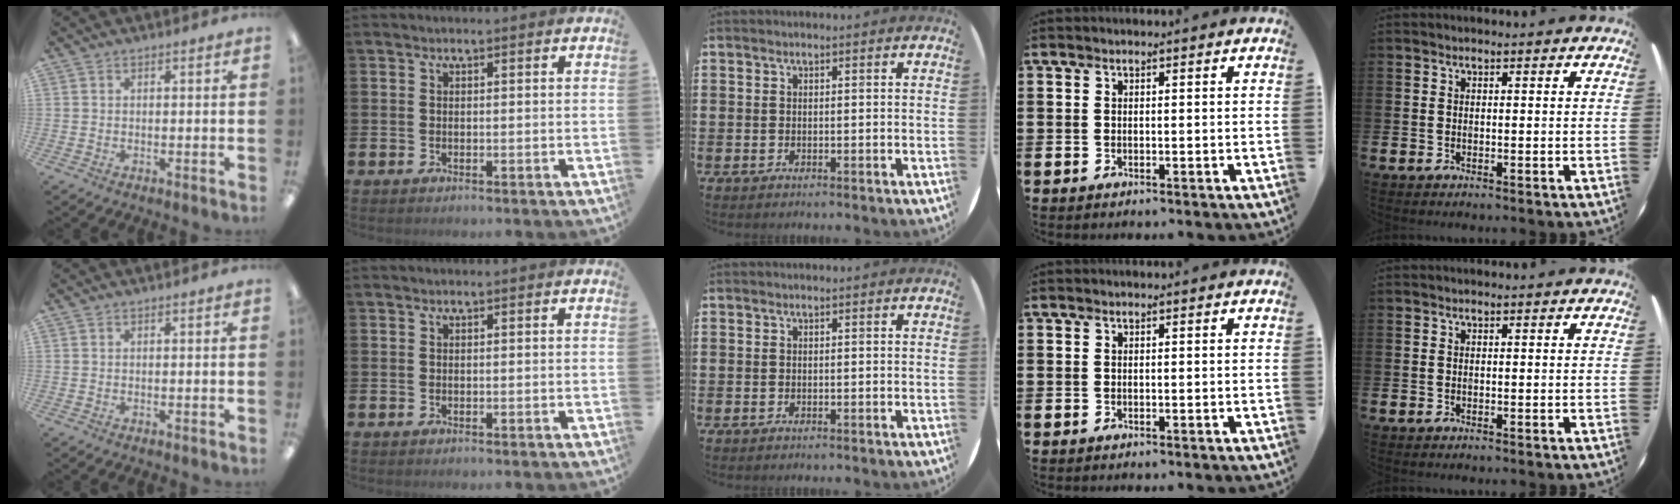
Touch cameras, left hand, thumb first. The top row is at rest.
{}